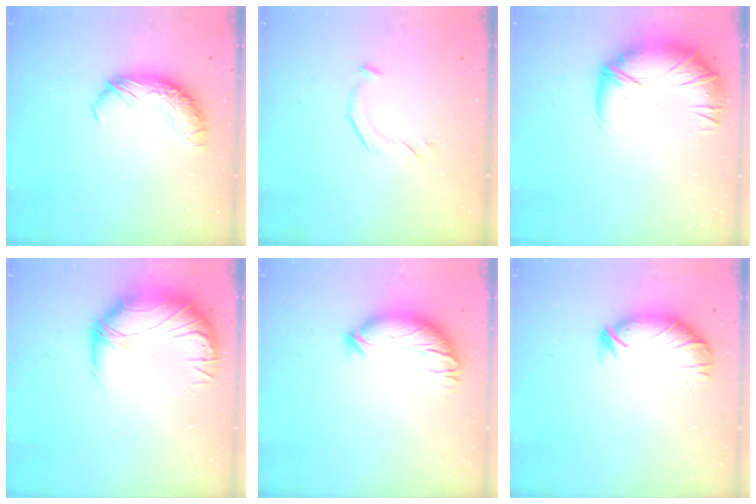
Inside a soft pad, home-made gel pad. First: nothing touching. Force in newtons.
{"total": 7.1, "press": 7.0, "slide": 0.8}
{"total": 2.9, "press": 0.4, "slide": 2.9}
{"total": 3.2, "press": 0.9, "slide": 3.0}
{"total": 3.7, "press": 2.8, "slide": 2.3}
{"total": 3.6, "press": 3.5, "slide": 1.0}